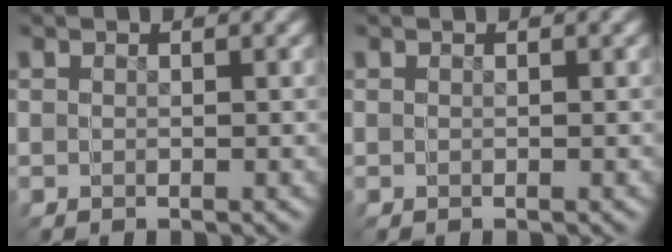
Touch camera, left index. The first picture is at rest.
{"total": 0.0}